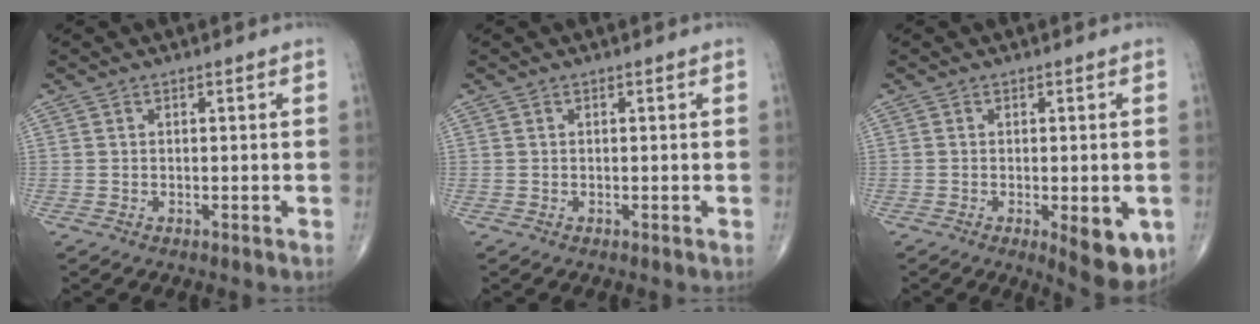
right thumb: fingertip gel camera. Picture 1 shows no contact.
{"total": 0.0}
{"total": 8.8, "force": [-2.7, 3.2, 7.7], "torque": [-0.082, -0.013, -0.030]}